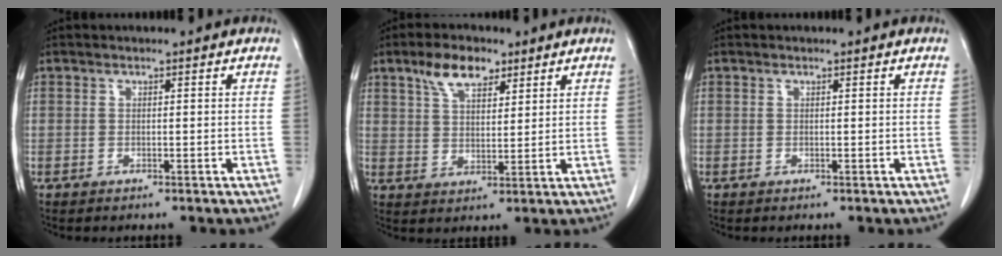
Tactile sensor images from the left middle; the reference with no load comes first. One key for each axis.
{"total": 6.8, "fx": 4.2, "fy": 3.6, "fz": 3.9, "tx": -0.069, "ty": 0.016, "tz": 0.078}
{"total": 0.0}